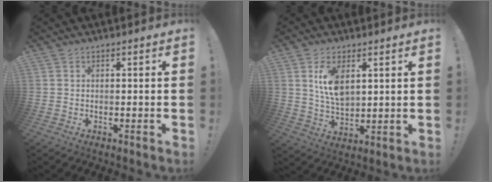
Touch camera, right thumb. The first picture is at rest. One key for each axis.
{"total": 9.4, "fx": 3.9, "fy": 5.5, "fz": 6.5, "tx": -0.108, "ty": -0.012, "tz": 0.069}